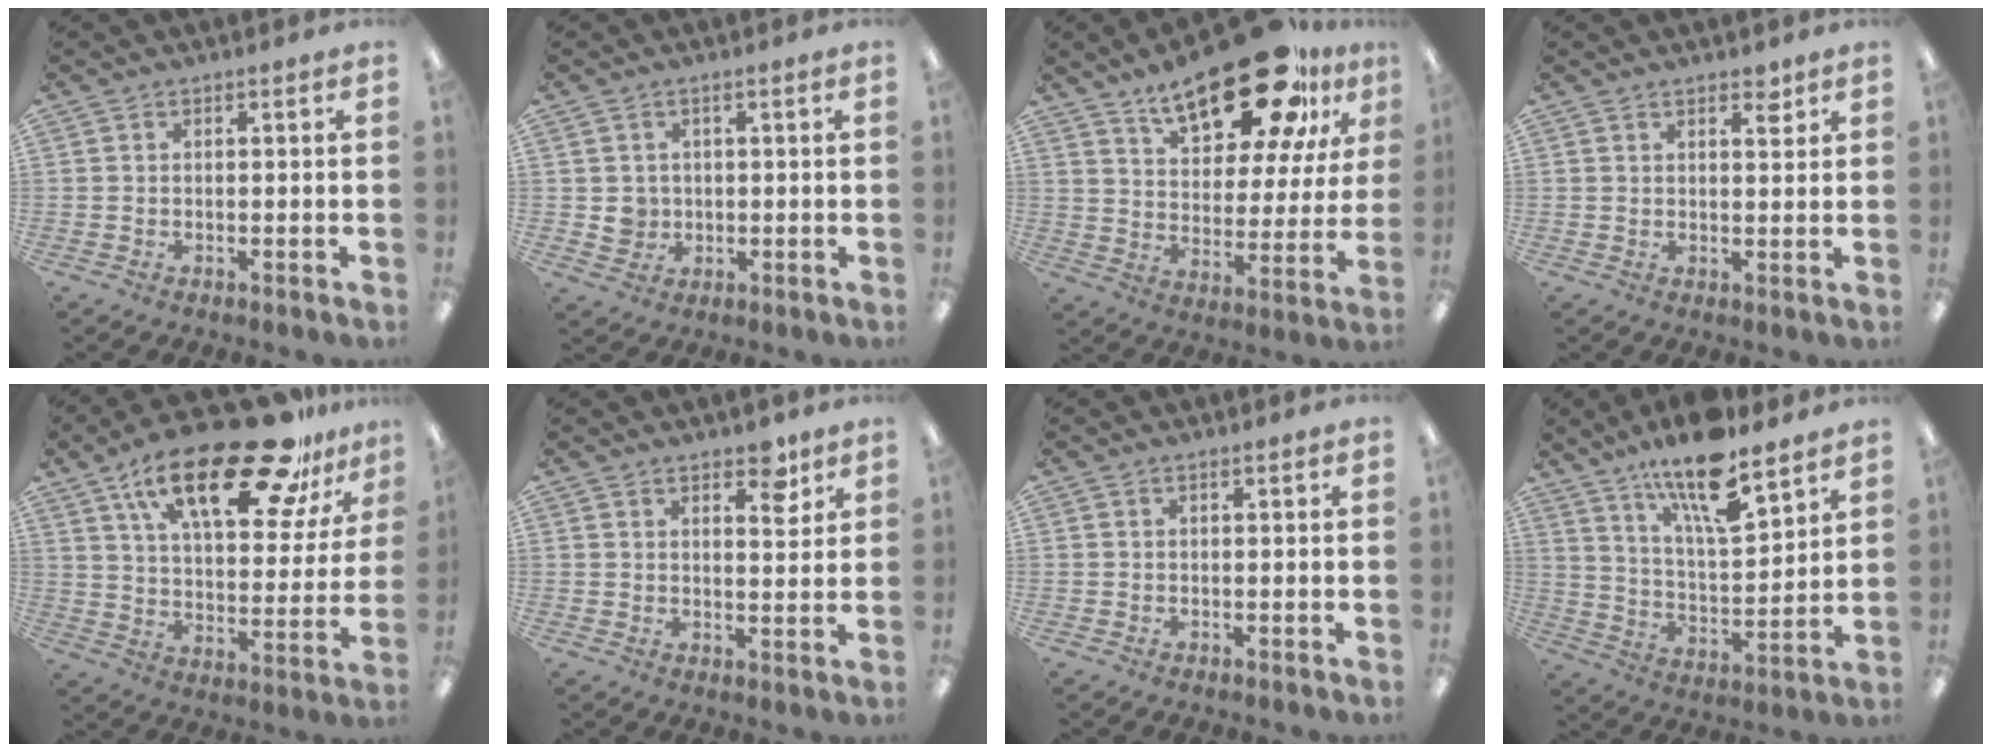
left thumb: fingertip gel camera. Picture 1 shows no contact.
{"total": 3.5, "force": [0.5, 3.4, 0.6], "torque": [-0.011, 0.003, 0.010]}
{"total": 23.2, "force": [15.9, 9.3, 14.1], "torque": [-0.215, -0.086, 0.265]}
{"total": 3.3, "force": [2.5, 1.2, 1.8], "torque": [-0.016, -0.012, 0.039]}
{"total": 26.6, "force": [17.2, 10.0, 17.6], "torque": [-0.272, -0.099, 0.282]}
{"total": 5.7, "force": [4.2, 2.5, 2.9], "torque": [-0.019, -0.026, 0.068]}
{"total": 0.0}
{"total": 16.4, "force": [12.2, 4.2, 10.1], "torque": [-0.176, -0.071, 0.204]}